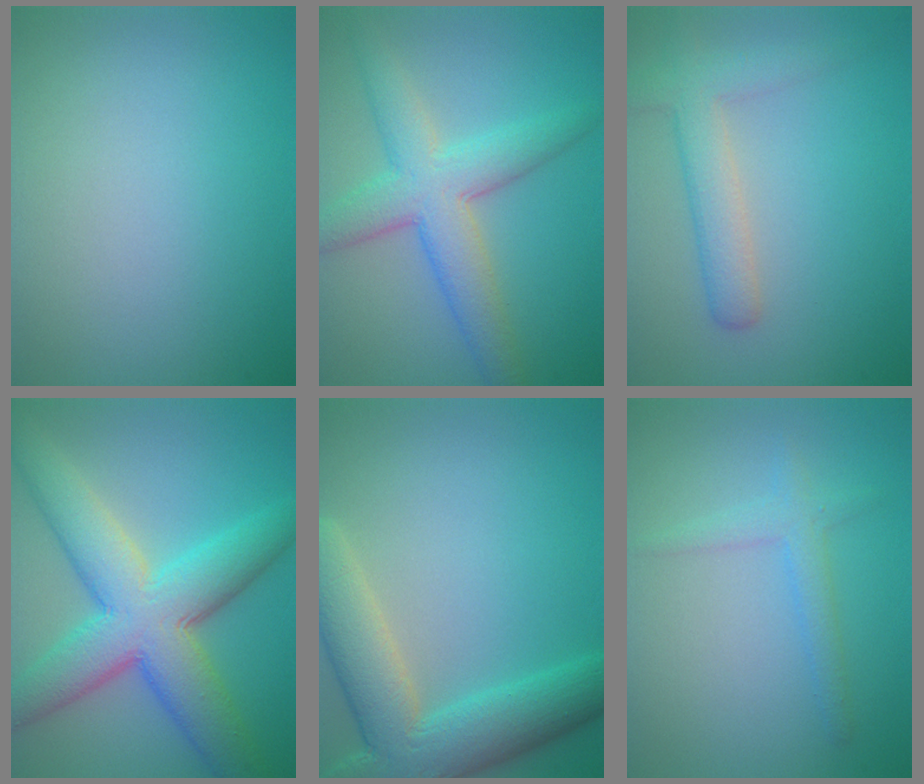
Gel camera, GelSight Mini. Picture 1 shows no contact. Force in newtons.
{"total": 6.0, "press": 6.0, "slide": 0.1}
{"total": 3.6, "press": 3.6, "slide": 0.3}
{"total": 10.2, "press": 10.2, "slide": 0.6}
{"total": 8.9, "press": 8.8, "slide": 0.8}
{"total": 2.0, "press": 2.0, "slide": 0.1}